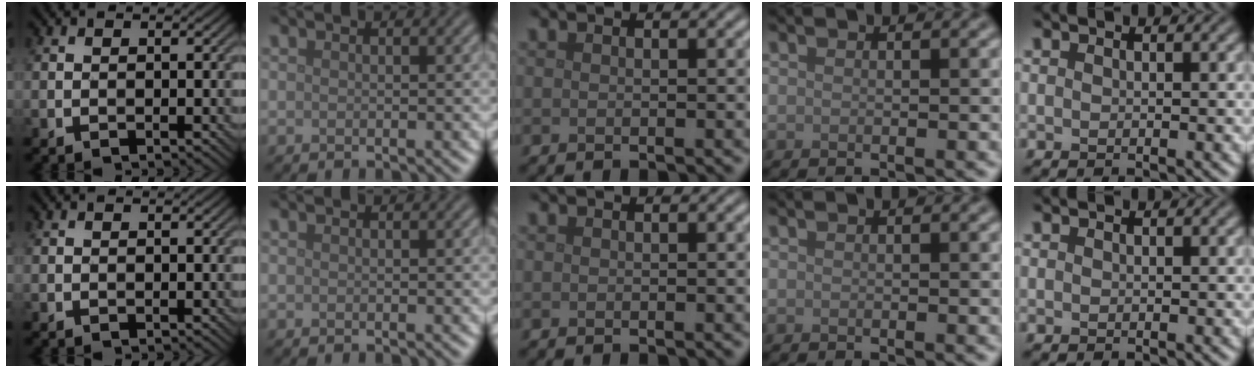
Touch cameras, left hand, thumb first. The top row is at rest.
{}